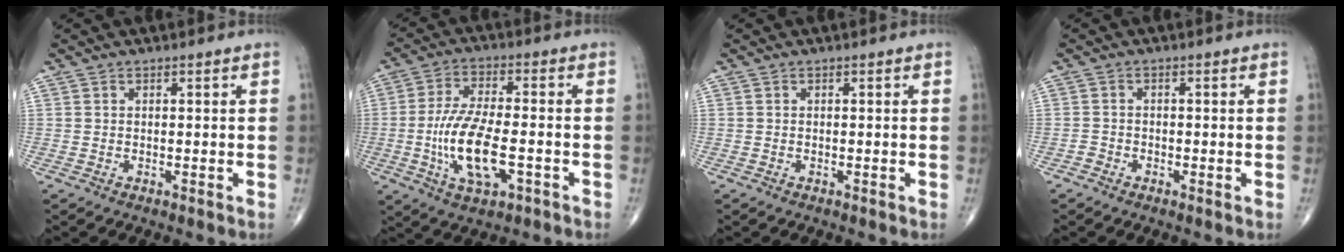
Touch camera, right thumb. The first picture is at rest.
{"total": 12.8, "force": [-3.3, 5.2, 11.2], "torque": [-0.221, 0.010, -0.058]}
{"total": 0.0}
{"total": 1.3, "force": [-1.0, 0.9, 0.1], "torque": [-0.003, 0.002, -0.026]}